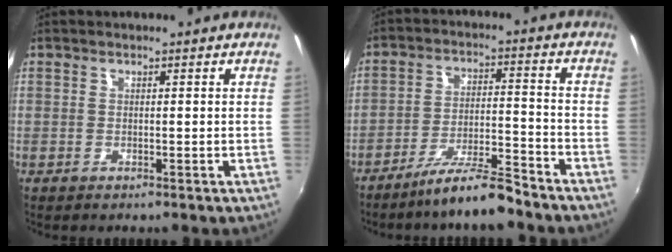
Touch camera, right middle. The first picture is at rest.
{"total": 9.6, "force": [-8.2, 0.6, 5.0], "torque": [-0.099, 0.005, -0.141]}